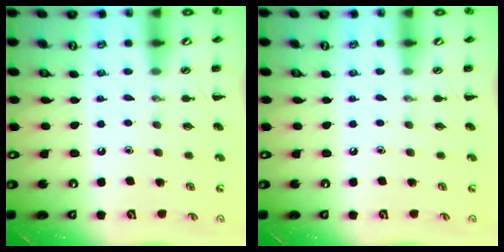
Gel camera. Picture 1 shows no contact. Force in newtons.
{"total": 0.0}